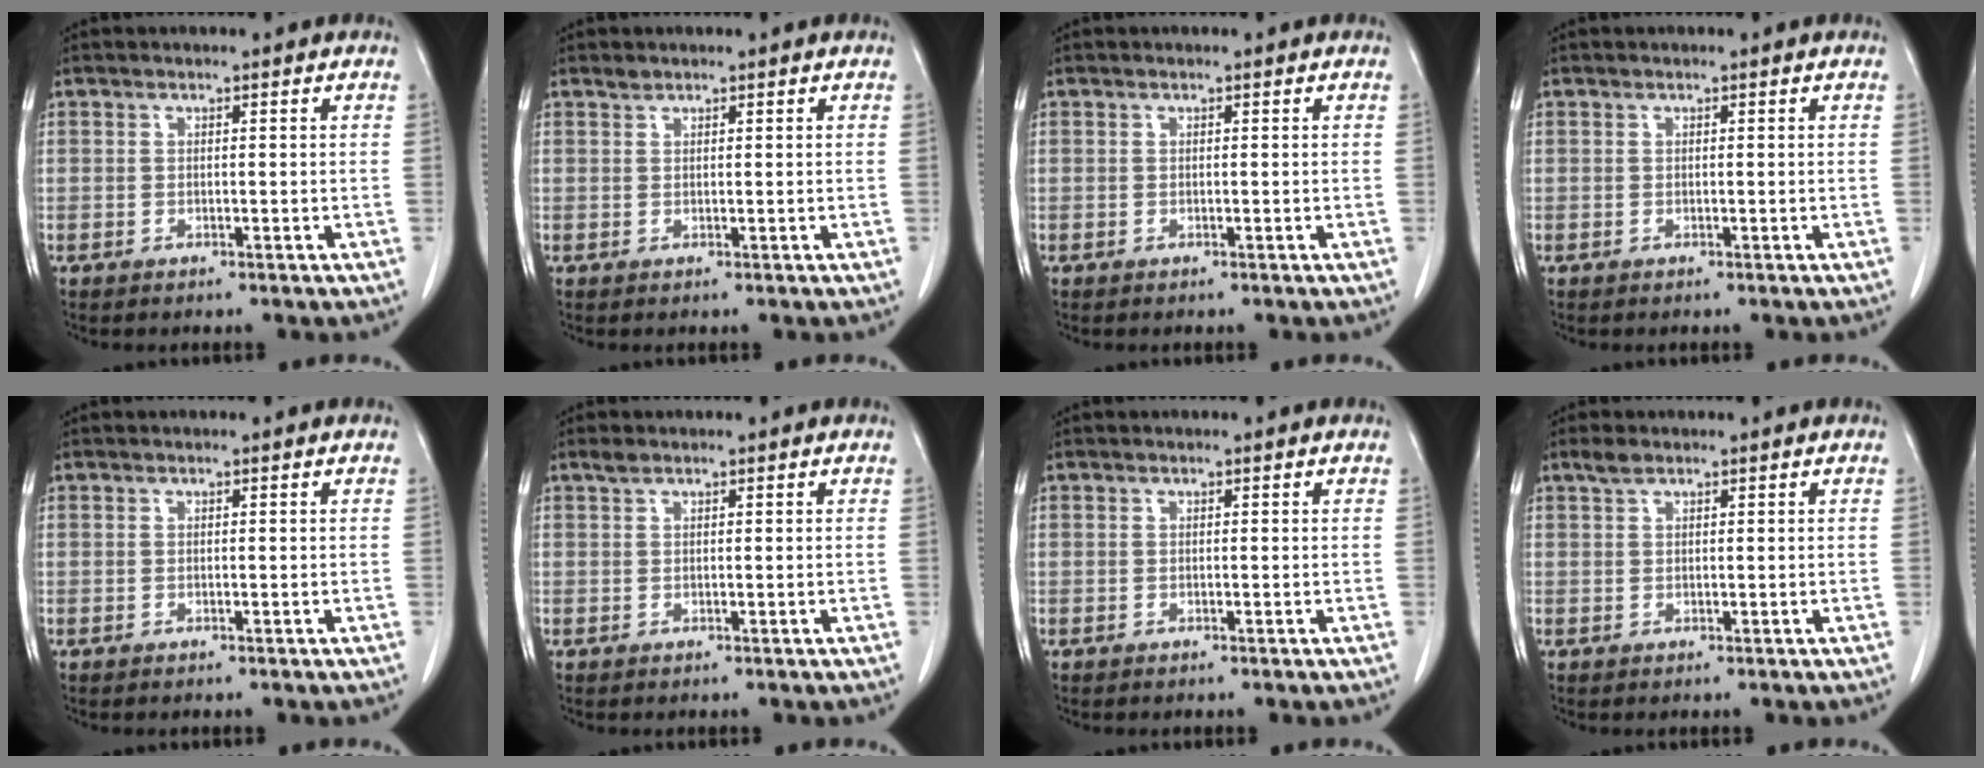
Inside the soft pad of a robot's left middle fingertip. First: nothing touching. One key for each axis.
{"total": 0.7, "fx": 0.6, "fy": 0.2, "fz": 0.0, "tx": -0.002, "ty": 0.000, "tz": 0.011}
{"total": 0.0}
{"total": 0.0}
{"total": 0.0}
{"total": 0.9, "fx": 0.7, "fy": 0.4, "fz": 0.3, "tx": -0.009, "ty": 0.008, "tz": 0.014}
{"total": 0.0}
{"total": 1.4, "fx": 1.1, "fy": 0.6, "fz": 0.7, "tx": -0.018, "ty": 0.009, "tz": 0.022}